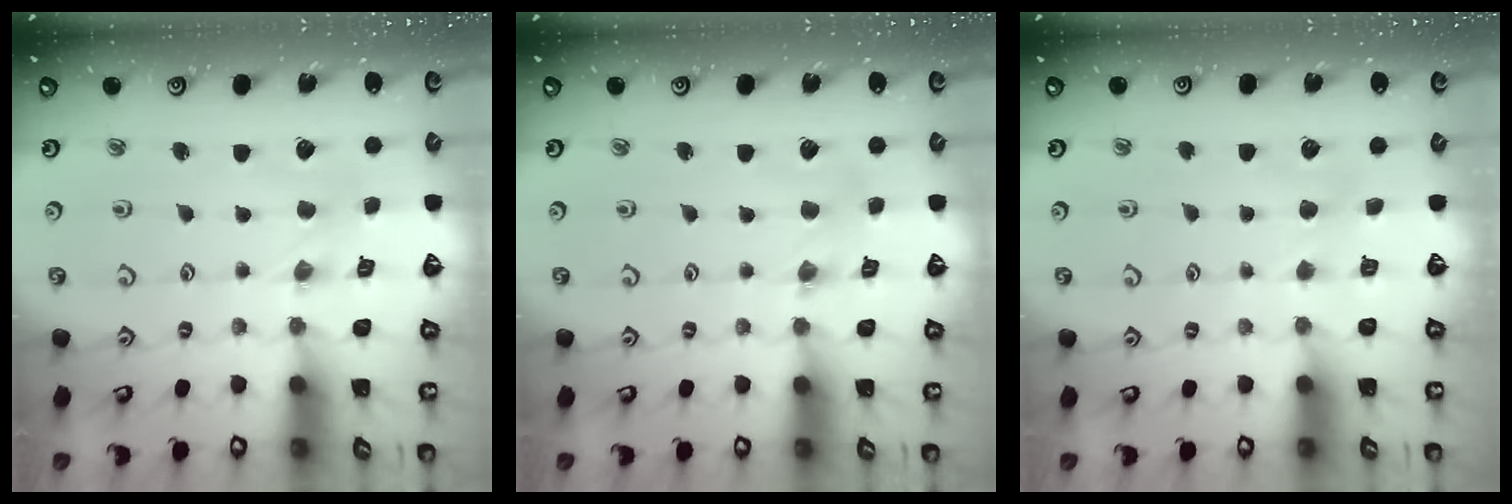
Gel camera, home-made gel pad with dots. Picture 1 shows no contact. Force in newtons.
{"total": 1.3, "press": 1.3, "slide": 0.3}
{"total": 2.6, "press": 2.5, "slide": 0.4}